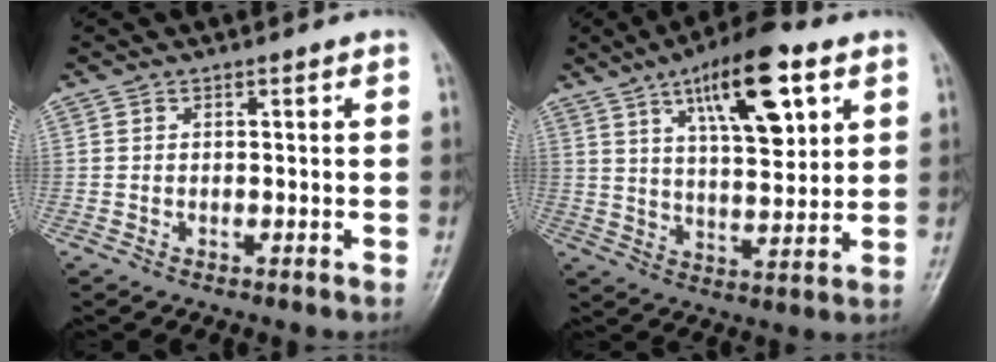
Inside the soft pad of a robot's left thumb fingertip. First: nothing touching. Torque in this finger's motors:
{"motor_torque": [0.61, 0.70, 1.40, -1.39, 0.25]}